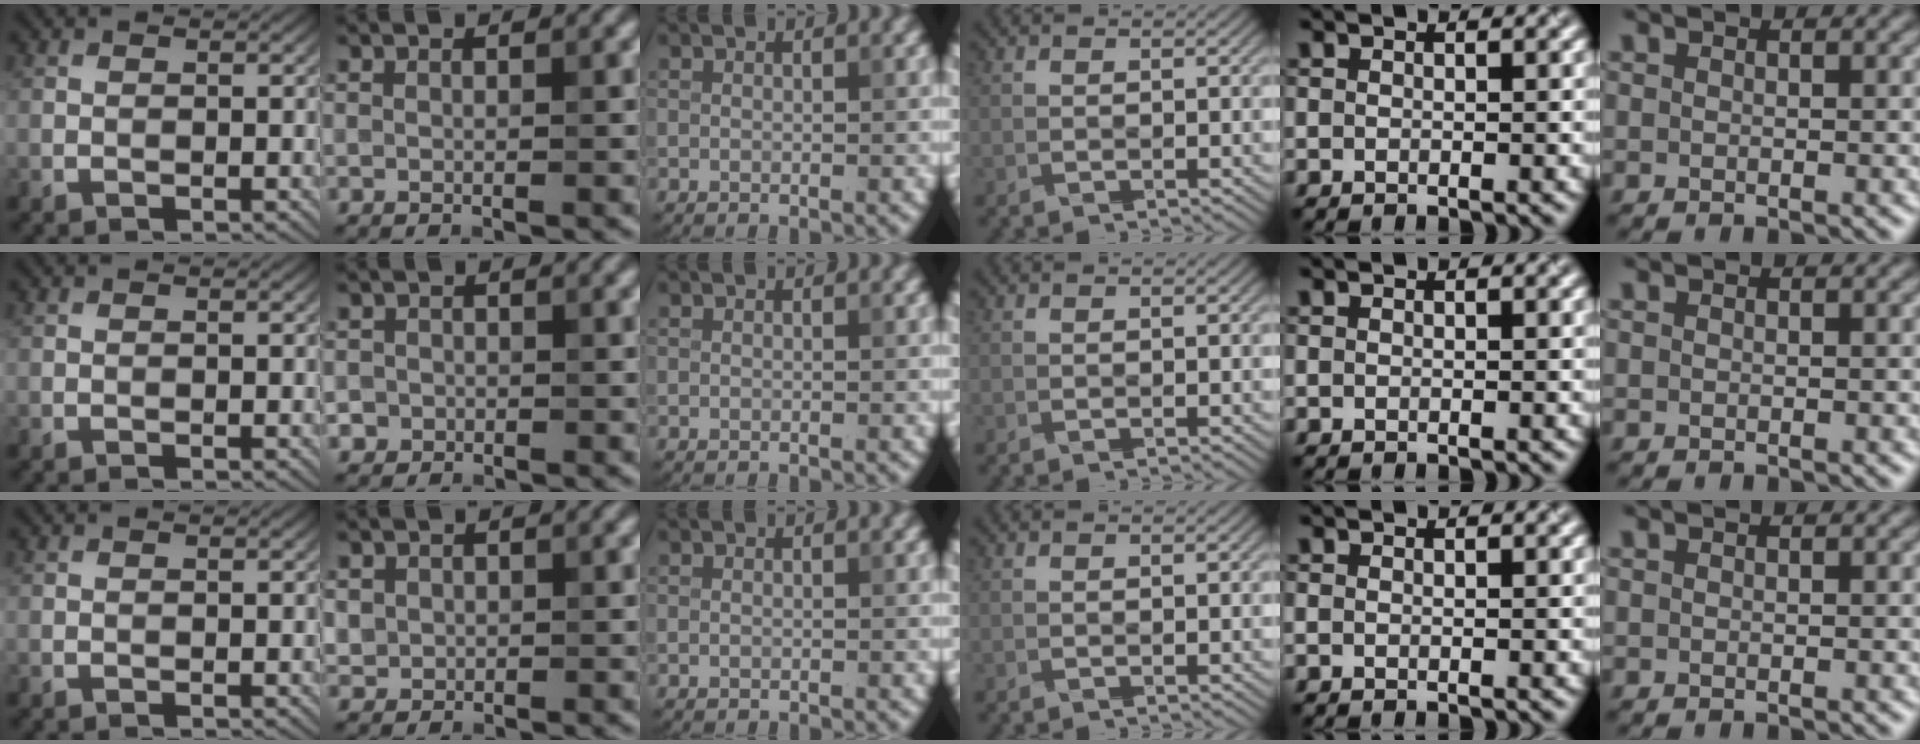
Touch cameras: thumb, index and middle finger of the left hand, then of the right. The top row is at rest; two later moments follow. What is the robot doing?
{"motion": "fold", "object": "canvas paper"}